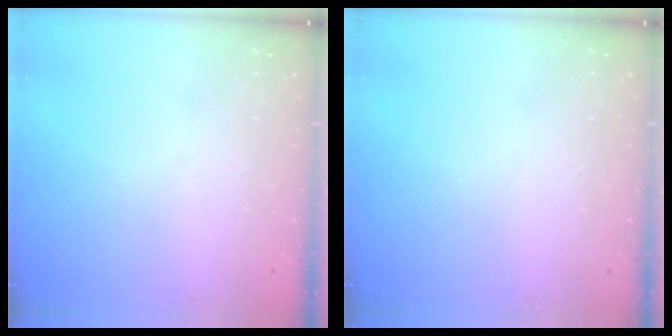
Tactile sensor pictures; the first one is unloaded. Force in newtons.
{"total": 0.0}